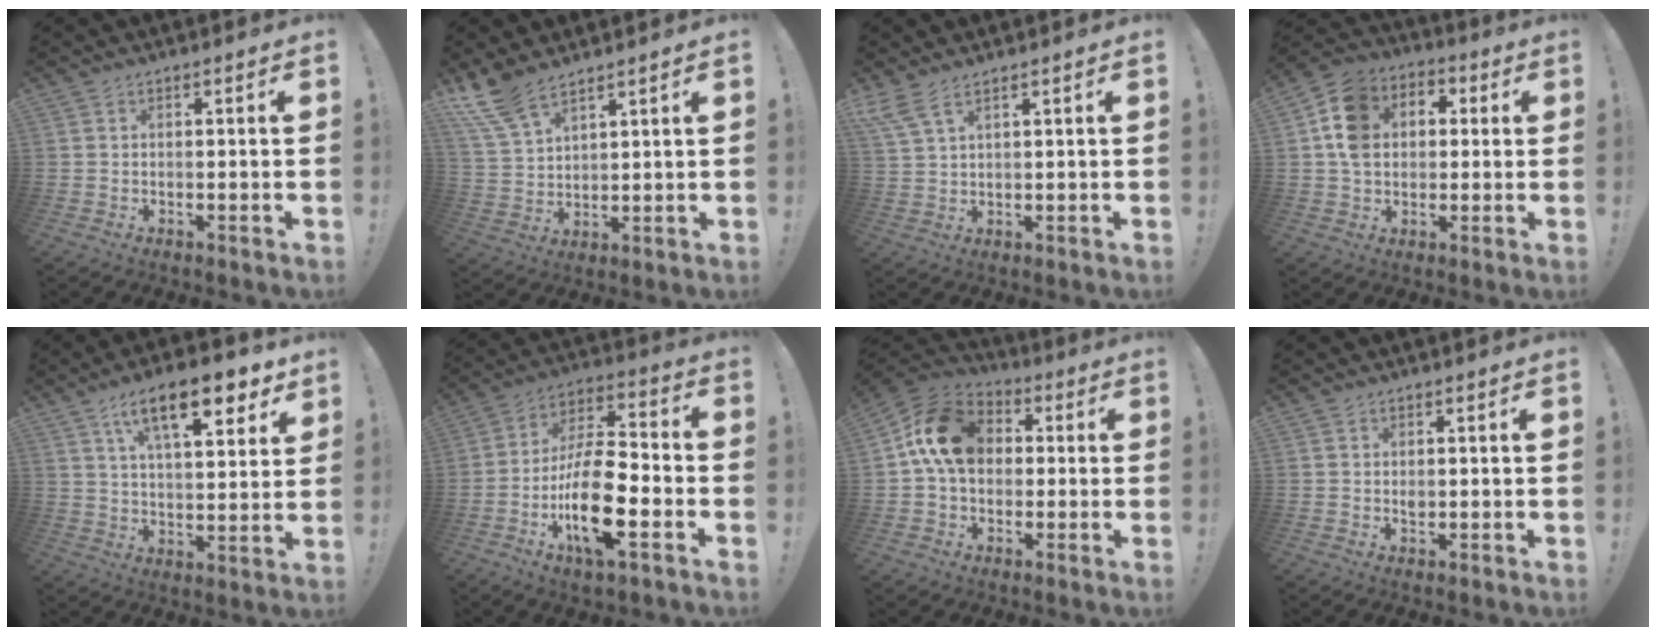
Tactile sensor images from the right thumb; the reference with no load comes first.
{"total": 9.1, "force": [7.3, 3.4, 4.4], "torque": [-0.089, -0.037, 0.142]}
{"total": 5.0, "force": [3.7, 1.1, 3.2], "torque": [-0.071, -0.014, 0.072]}
{"total": 12.1, "force": [1.1, 9.9, 6.9], "torque": [-0.115, 0.014, 0.026]}
{"total": 16.3, "force": [8.8, 5.8, 12.4], "torque": [-0.199, -0.031, 0.143]}
{"total": 19.1, "force": [-6.7, 7.2, 16.4], "torque": [-0.312, 0.028, -0.111]}
{"total": 15.6, "force": [2.7, 11.7, 10.0], "torque": [-0.153, 0.018, 0.058]}
{"total": 0.9, "force": [0.3, 0.7, 0.6], "torque": [-0.004, -0.002, 0.003]}